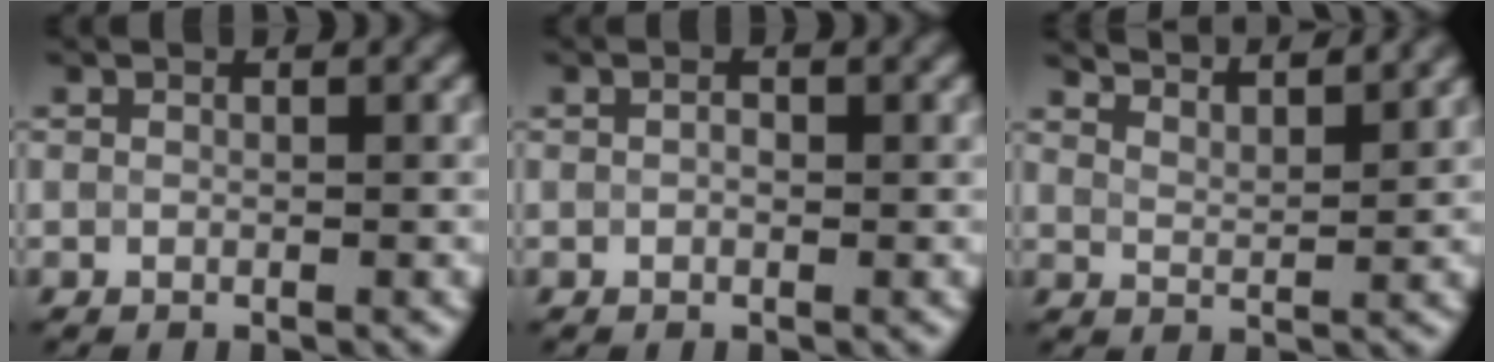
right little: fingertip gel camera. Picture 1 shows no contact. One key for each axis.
{"total": 0.8, "fx": 0.1, "fy": 0.5, "fz": 0.6, "tx": -0.011, "ty": 0.000, "tz": 0.000}
{"total": 7.3, "fx": 6.4, "fy": 1.7, "fz": 3.0, "tx": -0.028, "ty": 0.021, "tz": 0.065}